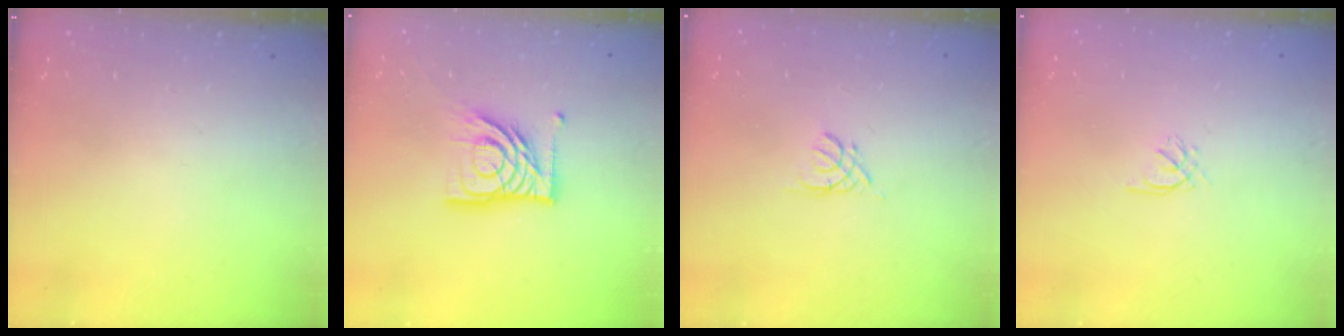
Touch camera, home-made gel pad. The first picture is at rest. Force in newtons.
{"total": 14.7, "press": 14.6, "slide": 1.7}
{"total": 2.5, "press": 2.5, "slide": 0.6}
{"total": 0.9, "press": 0.8, "slide": 0.4}